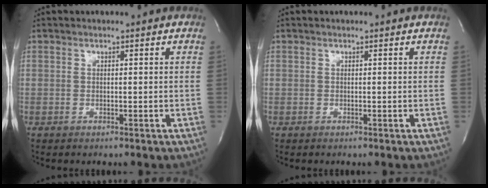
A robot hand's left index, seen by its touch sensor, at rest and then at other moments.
{"total": 0.0}